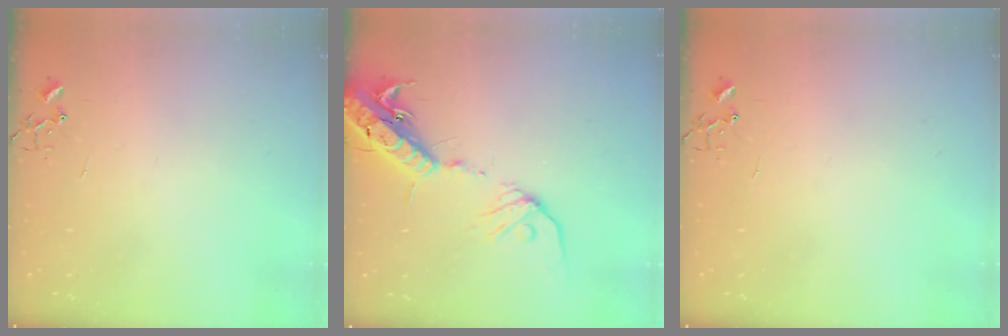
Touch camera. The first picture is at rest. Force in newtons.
{"total": 17.9, "press": 17.4, "slide": 4.3}
{"total": 0.0}